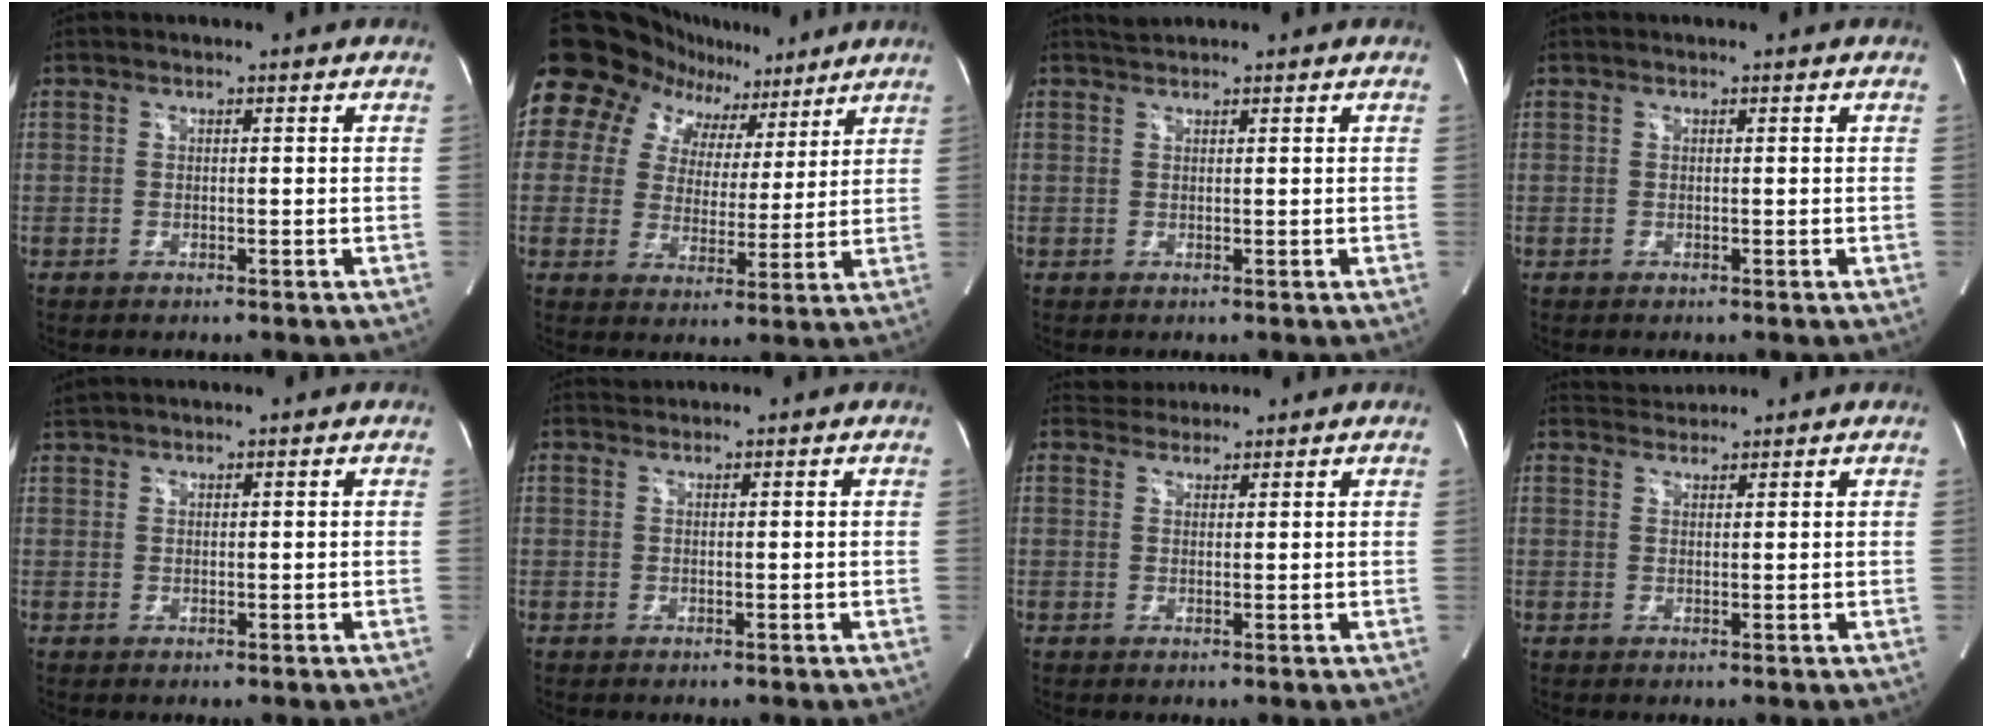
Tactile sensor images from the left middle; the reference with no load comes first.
{"total": 15.4, "force": [10.0, 10.7, 4.6], "torque": [-0.090, 0.053, 0.144]}
{"total": 1.2, "force": [1.2, -0.1, 0.1], "torque": [-0.006, 0.009, 0.030]}
{"total": 0.0}
{"total": 2.1, "force": [2.0, 0.2, 0.6], "torque": [-0.013, 0.018, 0.043]}
{"total": 0.7, "force": [0.6, -0.1, -0.3], "torque": [-0.002, 0.006, 0.014]}
{"total": 2.3, "force": [2.2, 0.7, -0.4], "torque": [0.004, 0.016, 0.037]}
{"total": 2.3, "force": [2.3, 0.2, -0.4], "torque": [-0.003, 0.014, 0.048]}